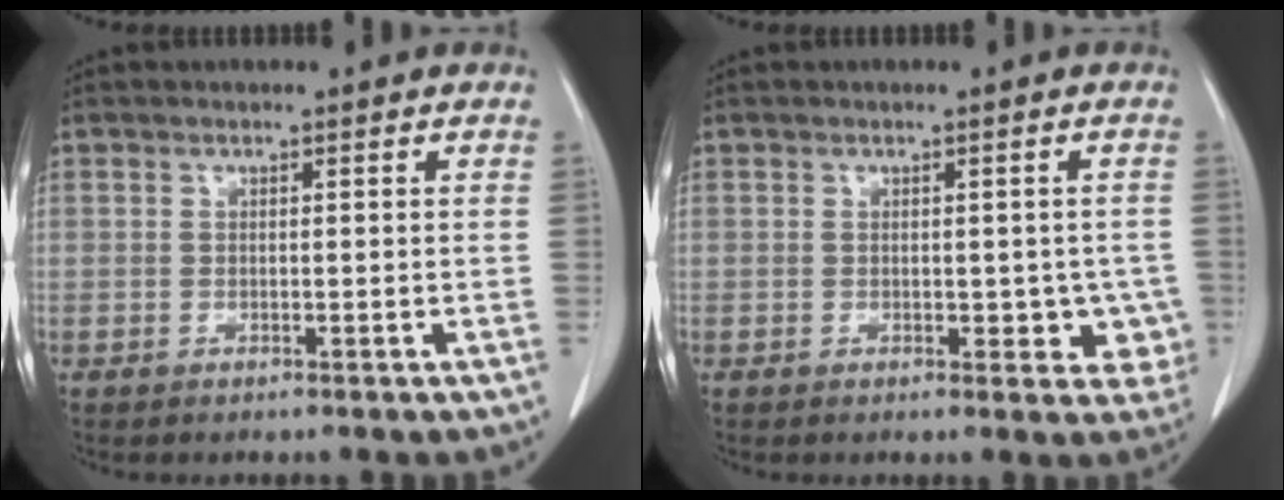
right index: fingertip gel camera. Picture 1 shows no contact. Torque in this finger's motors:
{"motor_torque": [0.09, 0.27, 0.08, 0.02]}